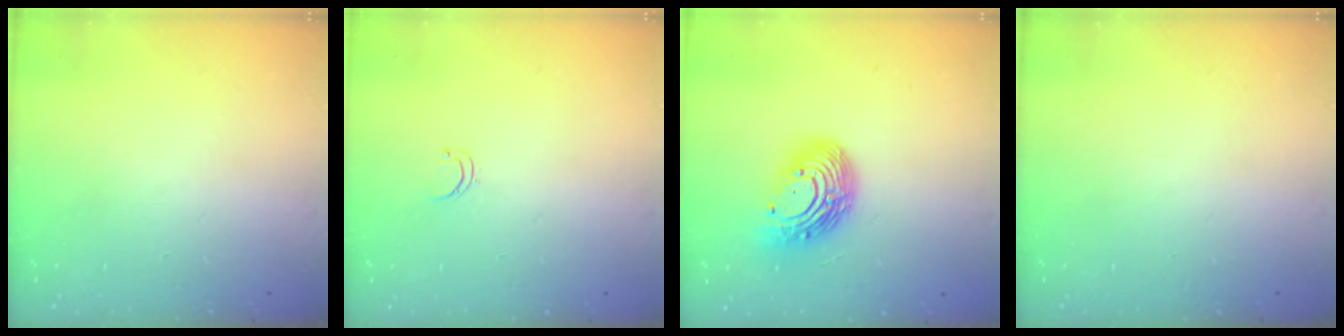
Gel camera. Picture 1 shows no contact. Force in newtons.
{"total": 3.5, "press": 3.4, "slide": 0.4}
{"total": 14.5, "press": 14.4, "slide": 1.3}
{"total": 0.0}